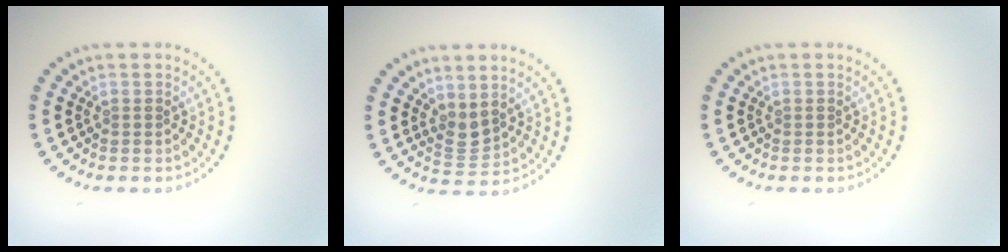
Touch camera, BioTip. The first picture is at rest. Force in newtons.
{"total": 1.9, "press": 1.6, "slide": 1.1}
{"total": 0.0}